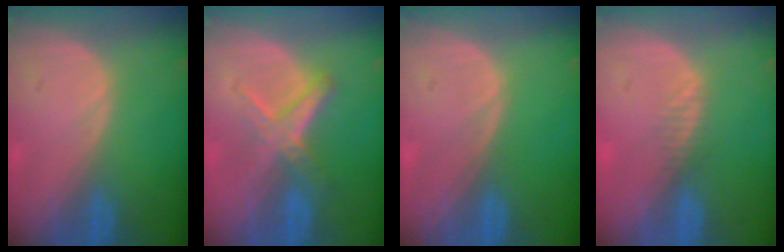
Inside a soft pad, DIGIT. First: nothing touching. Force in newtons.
{"total": 5.6, "press": 5.3, "slide": 1.7}
{"total": 0.0}
{"total": 1.3, "press": 1.1, "slide": 0.7}